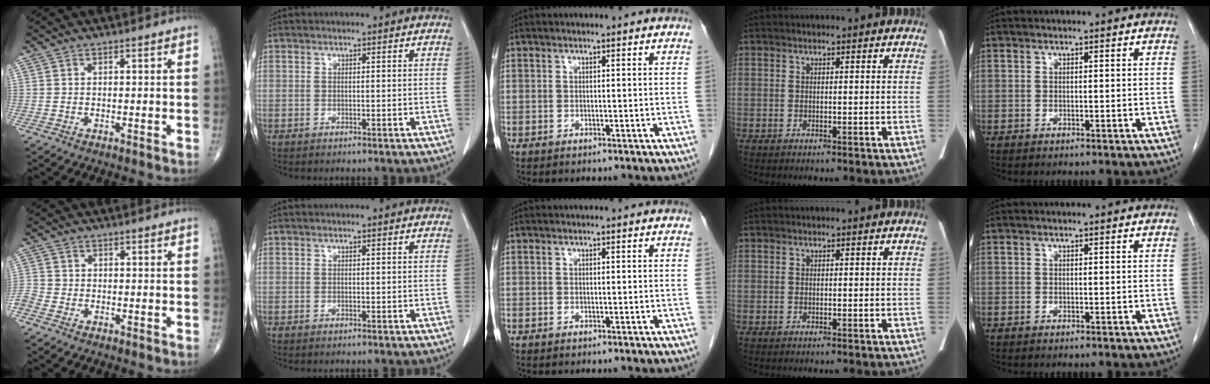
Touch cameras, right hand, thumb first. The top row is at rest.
{"thumb": {"total": 3.0, "force": [-2.1, 1.8, 1.2], "torque": [-0.030, 0.005, -0.047]}}